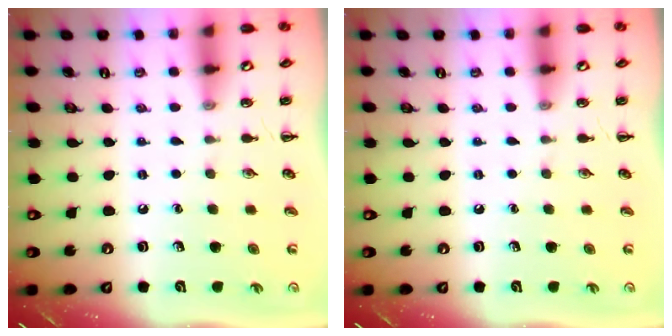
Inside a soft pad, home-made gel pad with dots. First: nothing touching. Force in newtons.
{"total": 0.0}